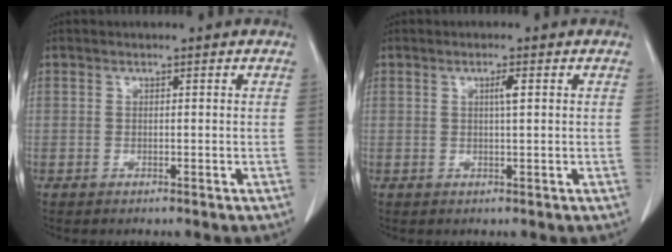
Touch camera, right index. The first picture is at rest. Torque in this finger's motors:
{"motor_torque": [0.24, 0.13, 0.05, 0.04]}